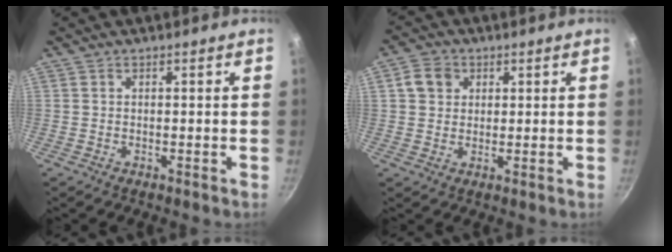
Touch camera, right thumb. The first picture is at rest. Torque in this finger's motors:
{"motor_torque": [-0.51, 0.22, -0.08, 0.17, 0.11]}